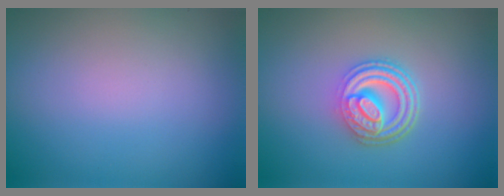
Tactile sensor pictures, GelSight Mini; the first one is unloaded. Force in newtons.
{"total": 4.9, "press": 3.7, "slide": 3.1}